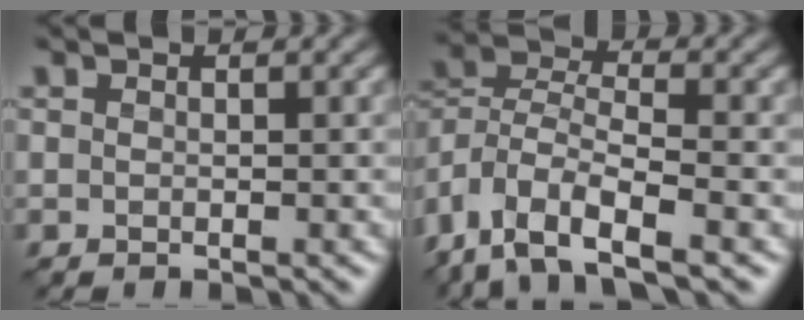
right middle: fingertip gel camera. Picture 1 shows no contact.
{"total": 9.8, "force": [-6.0, 4.0, 6.5], "torque": [-0.122, -0.002, -0.125]}